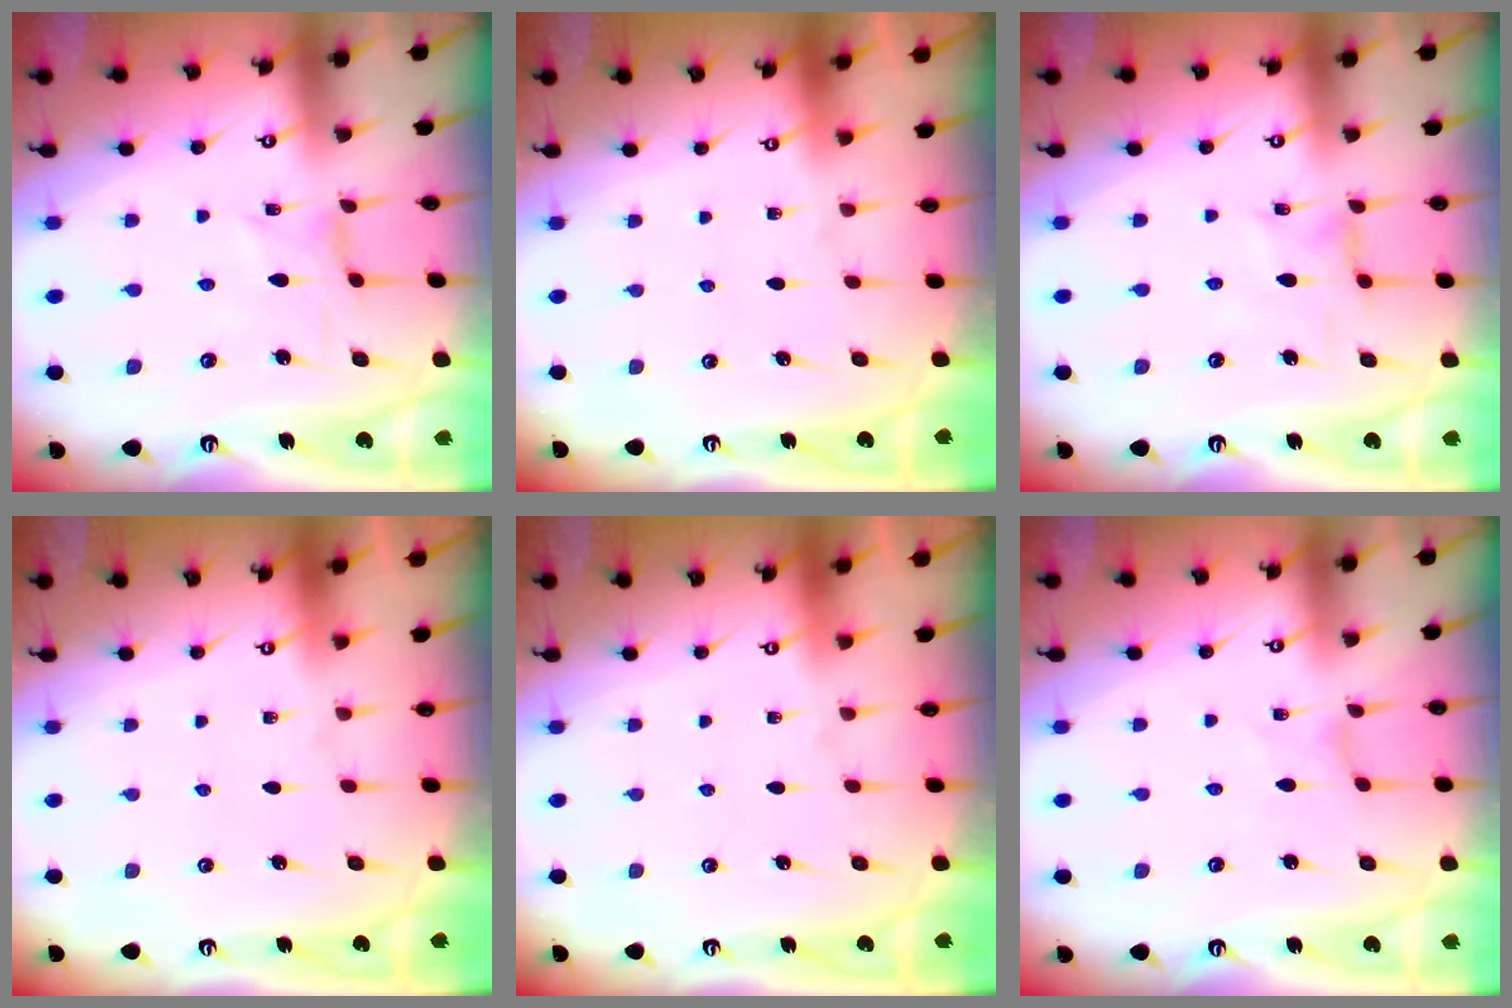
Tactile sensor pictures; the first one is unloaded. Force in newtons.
{"total": 0.0}
{"total": 1.2, "press": 1.2, "slide": 0.2}
{"total": 0.0}
{"total": 0.0}
{"total": 0.0}